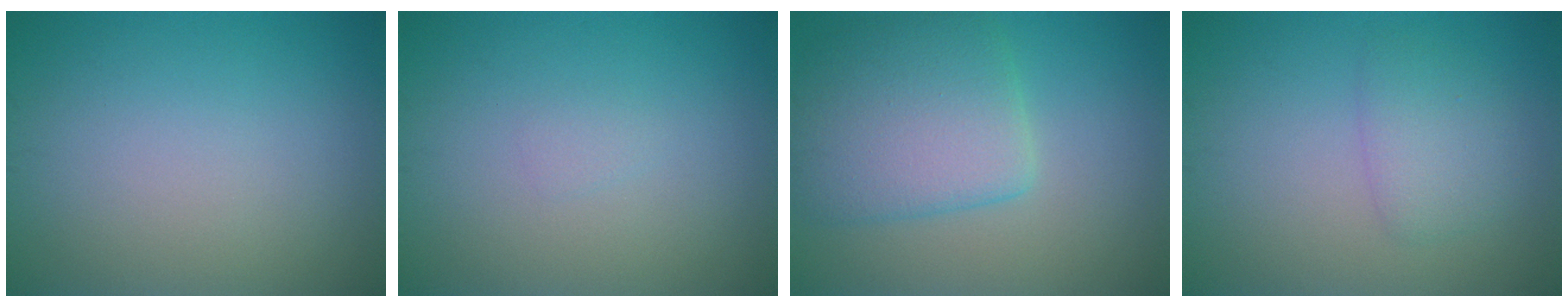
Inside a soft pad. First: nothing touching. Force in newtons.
{"total": 0.6, "press": 0.6, "slide": 0.1}
{"total": 6.2, "press": 6.2, "slide": 0.5}
{"total": 2.3, "press": 2.3, "slide": 0.1}